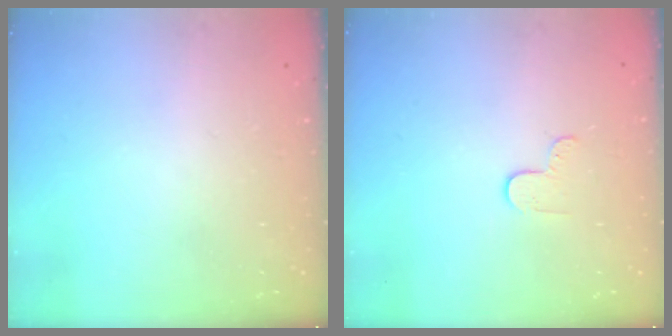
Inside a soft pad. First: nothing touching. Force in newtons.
{"total": 3.2, "press": 3.2, "slide": 0.3}